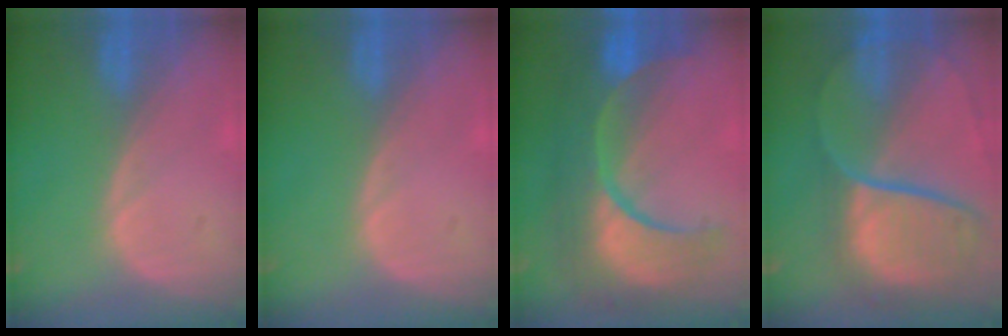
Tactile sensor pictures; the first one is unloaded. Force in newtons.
{"total": 0.0}
{"total": 12.5, "press": 12.4, "slide": 1.3}
{"total": 11.4, "press": 9.5, "slide": 6.4}